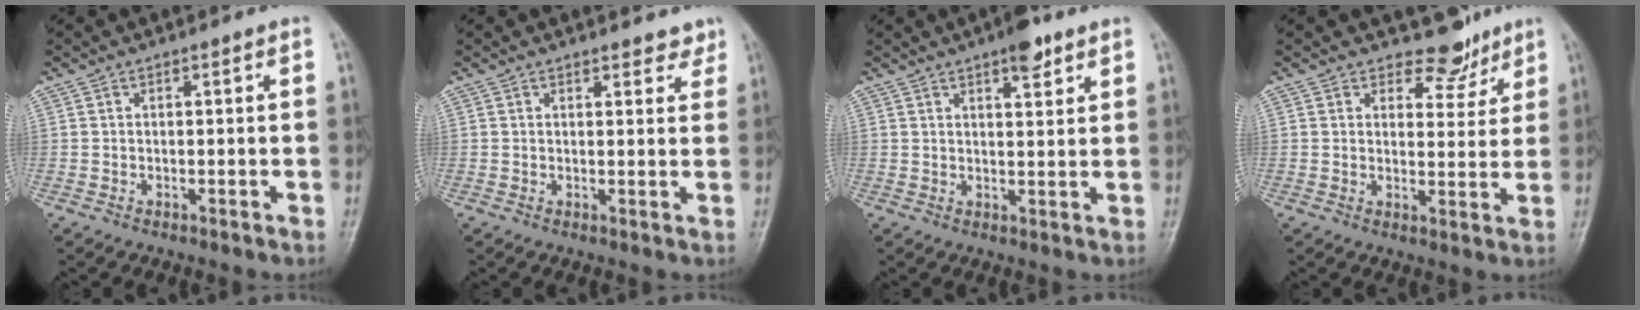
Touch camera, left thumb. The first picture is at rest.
{"total": 3.5, "force": [3.0, 1.5, 1.0], "torque": [0.014, -0.015, 0.030]}
{"total": 5.3, "force": [3.5, 1.8, 3.6], "torque": [-0.040, -0.016, 0.047]}
{"total": 5.3, "force": [4.5, 2.8, 0.6], "torque": [0.020, -0.037, 0.063]}